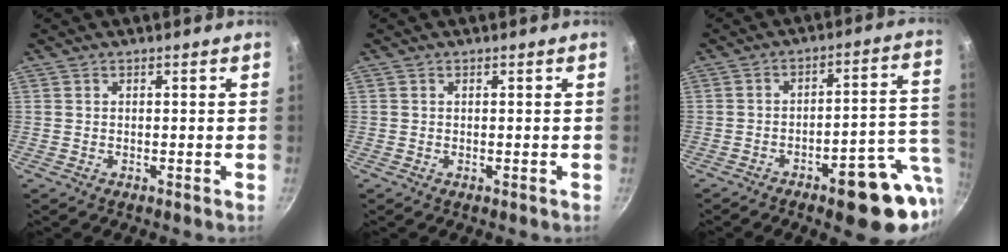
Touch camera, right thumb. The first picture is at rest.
{"total": 0.0}
{"total": 15.8, "force": [-6.0, 5.5, 13.5], "torque": [-0.133, 0.038, -0.077]}